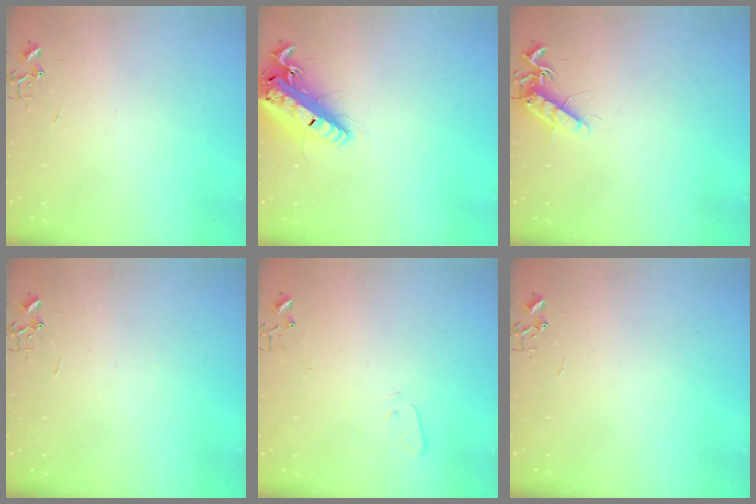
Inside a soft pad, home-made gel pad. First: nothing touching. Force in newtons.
{"total": 21.8, "press": 21.4, "slide": 4.2}
{"total": 11.1, "press": 11.1, "slide": 0.3}
{"total": 0.0}
{"total": 1.9, "press": 1.9, "slide": 0.4}
{"total": 0.0}